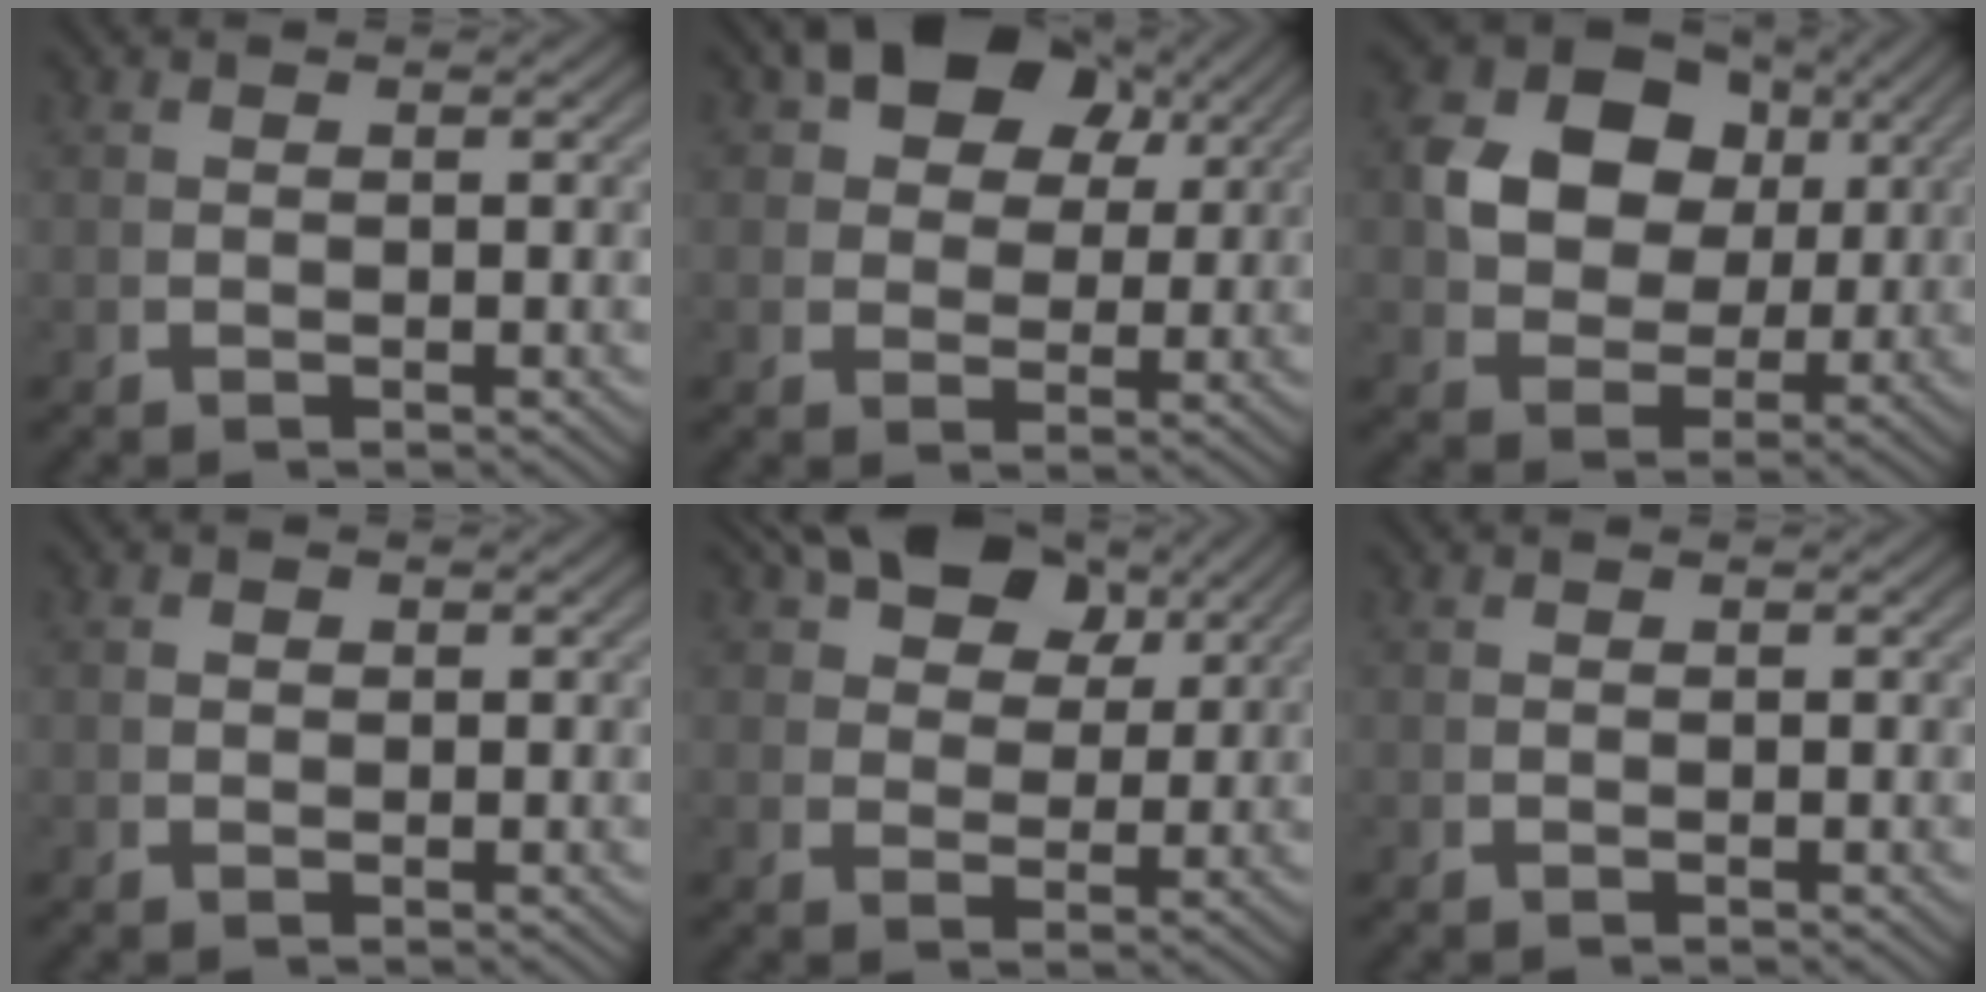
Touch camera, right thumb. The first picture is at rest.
{"total": 8.7, "force": [3.6, 6.0, 5.3], "torque": [-0.099, -0.009, 0.065]}
{"total": 10.9, "force": [2.6, 8.3, 6.6], "torque": [-0.159, -0.034, 0.059]}
{"total": 0.9, "force": [0.3, 0.7, 0.3], "torque": [-0.011, -0.008, 0.011]}
{"total": 9.2, "force": [4.7, 5.8, 5.3], "torque": [-0.091, -0.004, 0.082]}
{"total": 0.0}